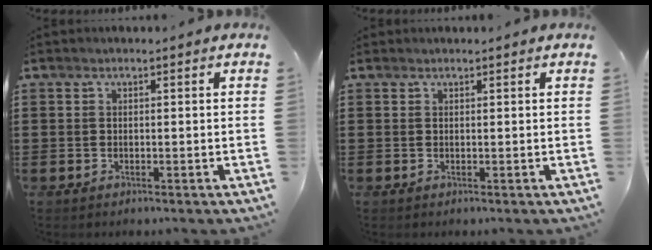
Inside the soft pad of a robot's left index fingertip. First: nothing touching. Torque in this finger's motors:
{"motor_torque": [0.74, -0.12, 1.05, 0.21]}